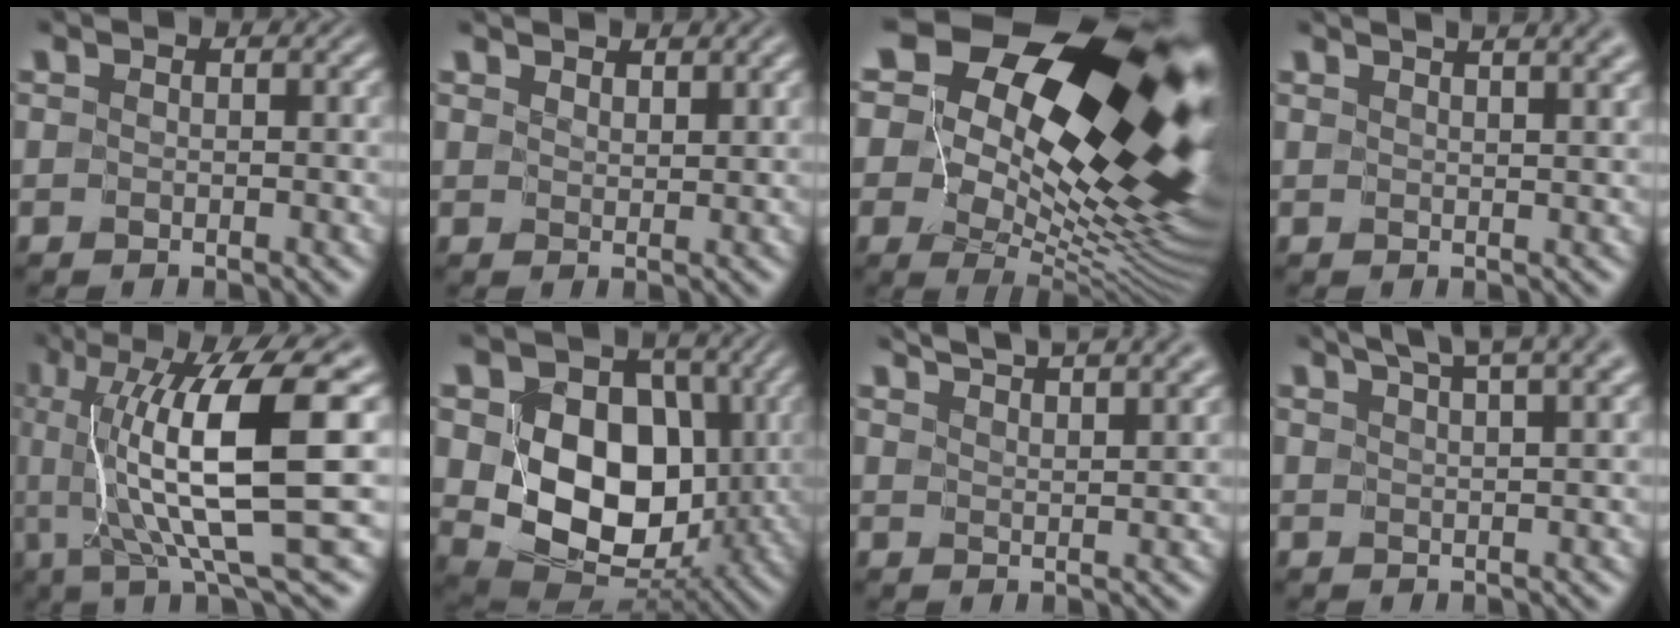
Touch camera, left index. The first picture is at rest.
{"total": 2.1, "force": [2.0, 0.3, 0.4], "torque": [0.002, -0.003, 0.035]}
{"total": 22.6, "force": [7.9, 12.4, 17.2], "torque": [-0.271, 0.039, 0.134]}
{"total": 7.6, "force": [5.2, 3.0, 4.8], "torque": [-0.013, 0.040, 0.033]}
{"total": 11.7, "force": [1.8, 2.4, 11.3], "torque": [-0.168, 0.006, 0.035]}
{"total": 11.5, "force": [1.5, 8.7, 7.3], "torque": [-0.122, -0.006, 0.024]}
{"total": 7.7, "force": [6.3, 2.0, 4.0], "torque": [-0.024, 0.033, 0.053]}
{"total": 7.6, "force": [5.6, 2.1, 4.7], "torque": [-0.038, 0.040, 0.049]}